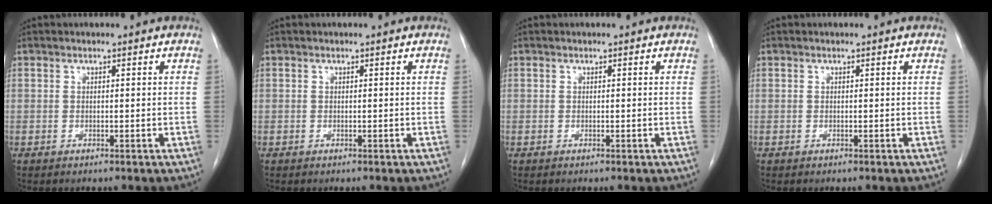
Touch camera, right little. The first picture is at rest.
{"total": 0.0}
{"total": 0.0}
{"total": 0.0}